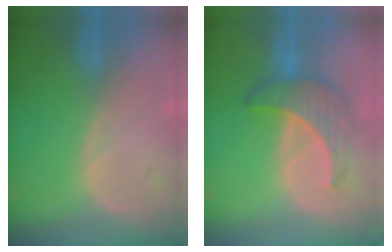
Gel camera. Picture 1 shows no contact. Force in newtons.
{"total": 6.6, "press": 6.4, "slide": 1.7}